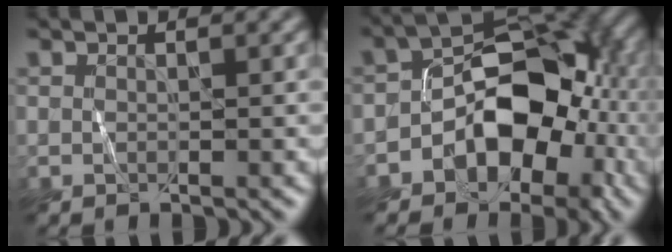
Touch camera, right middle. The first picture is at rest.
{"total": 8.6, "force": [-3.0, 5.6, 5.7], "torque": [-0.069, 0.021, -0.058]}